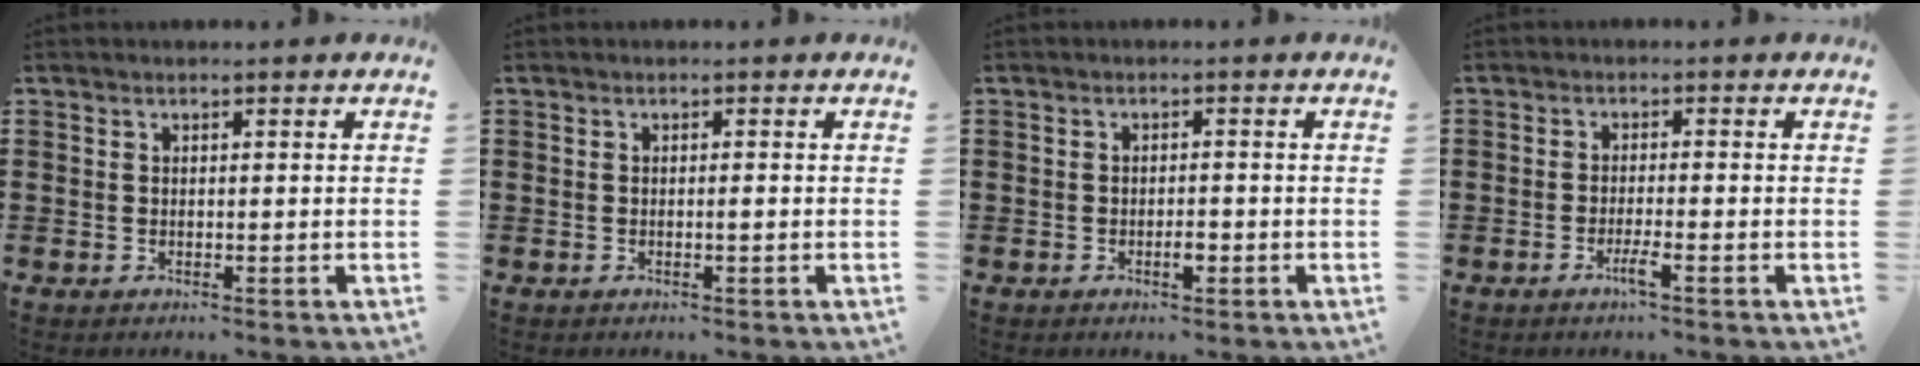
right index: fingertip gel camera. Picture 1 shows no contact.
{"total": 0.7, "force": [-0.2, 0.0, 0.7], "torque": [-0.013, -0.004, -0.004]}
{"total": 2.0, "force": [-0.8, 0.7, 1.7], "torque": [-0.032, 0.001, -0.014]}
{"total": 2.3, "force": [-1.4, 0.1, 1.9], "torque": [-0.038, -0.004, -0.027]}